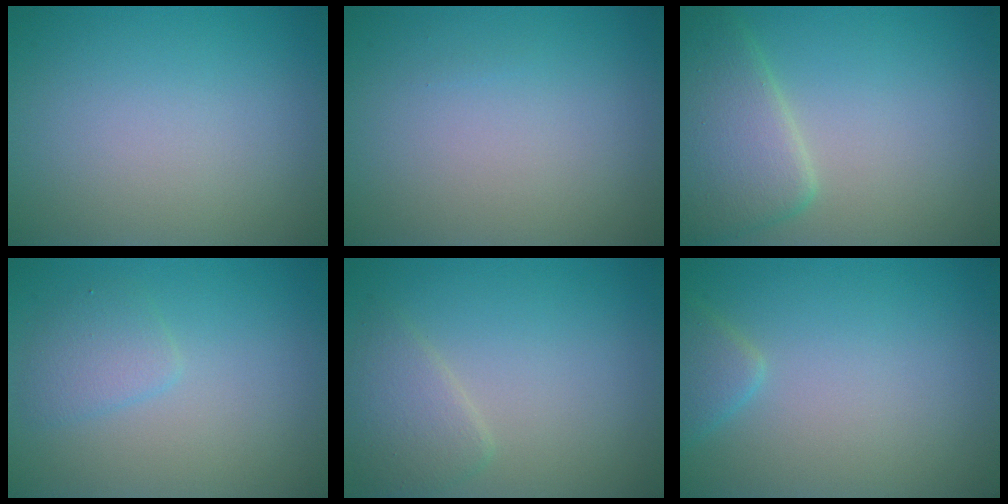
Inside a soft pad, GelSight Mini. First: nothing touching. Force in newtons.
{"total": 0.0}
{"total": 5.4, "press": 5.4, "slide": 0.1}
{"total": 1.9, "press": 1.9, "slide": 0.0}
{"total": 2.5, "press": 2.5, "slide": 0.0}
{"total": 1.8, "press": 1.8, "slide": 0.1}